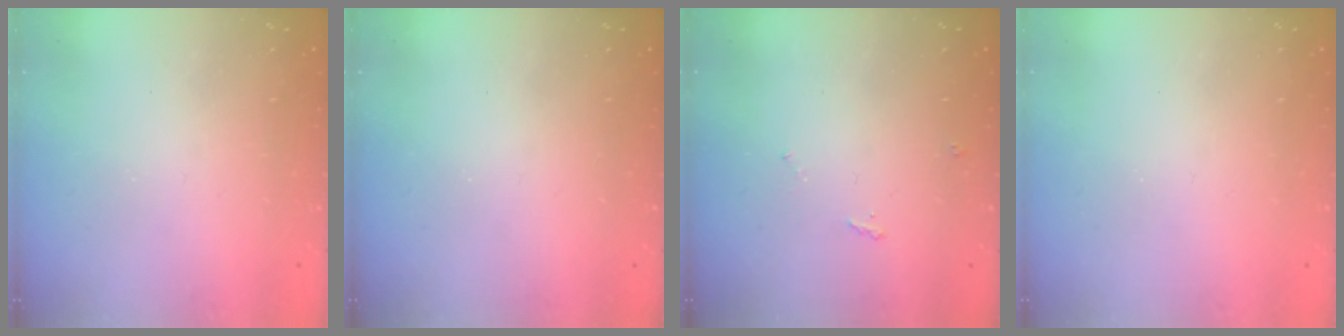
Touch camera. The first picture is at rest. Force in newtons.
{"total": 0.0}
{"total": 4.7, "press": 4.7, "slide": 0.6}
{"total": 0.0}